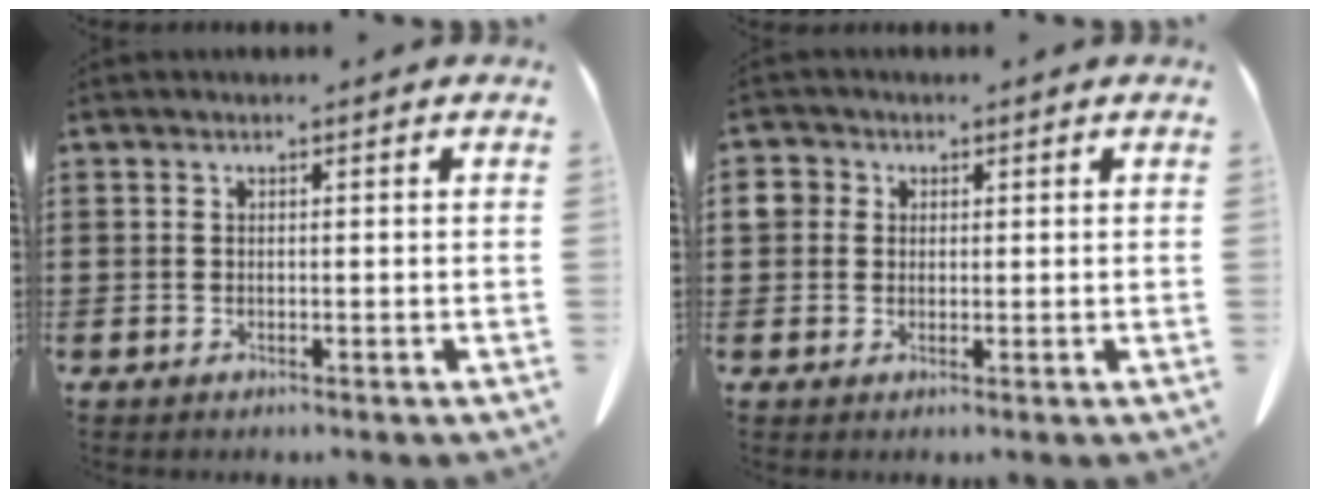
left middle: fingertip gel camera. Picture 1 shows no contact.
{"total": 2.4, "force": [0.9, 2.1, 0.5], "torque": [-0.024, 0.009, 0.015]}